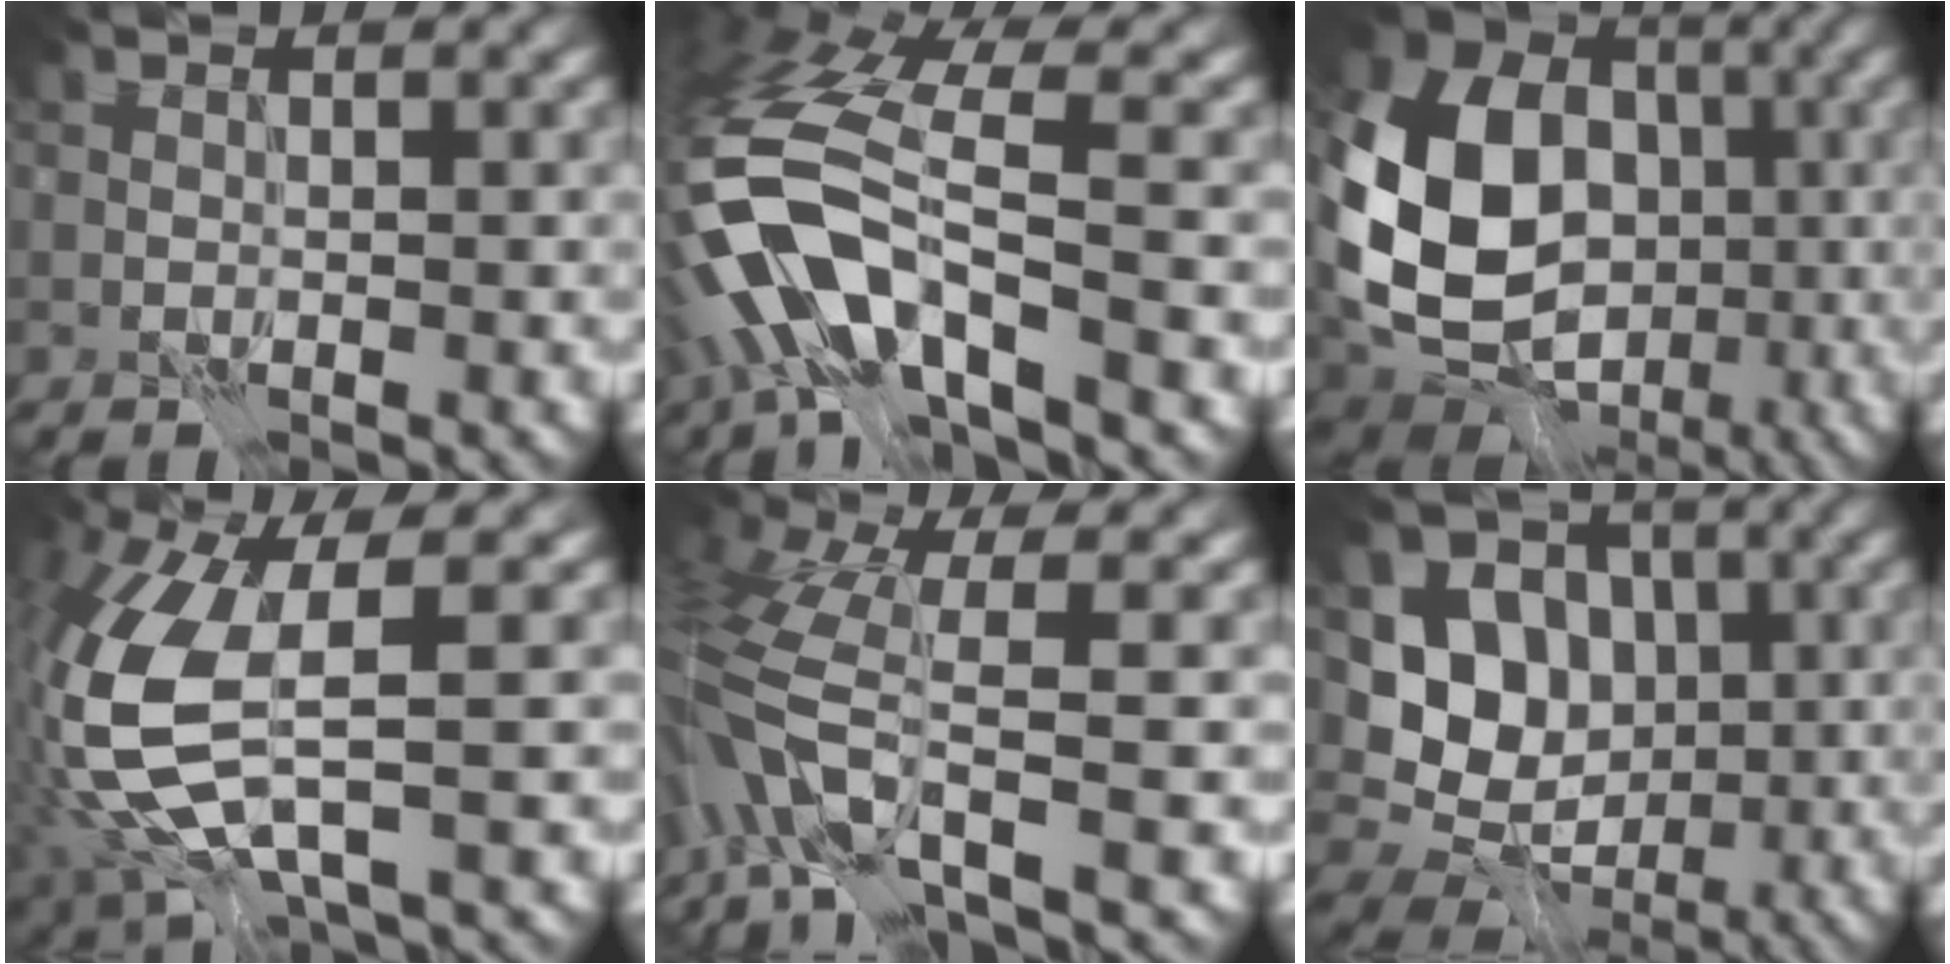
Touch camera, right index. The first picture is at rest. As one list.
[{"total": 11.4, "force": [-4.8, 4.9, 9.1], "torque": [-0.190, -0.001, -0.101]}, {"total": 15.3, "force": [-1.8, 12.0, 9.2], "torque": [-0.194, -0.004, -0.050]}, {"total": 10.3, "force": [-0.8, 4.2, 9.3], "torque": [-0.227, -0.032, -0.012]}, {"total": 8.6, "force": [-3.9, 2.5, 7.2], "torque": [-0.166, -0.008, -0.091]}, {"total": 8.7, "force": [-0.3, 7.3, 4.7], "torque": [-0.062, -0.003, -0.020]}]